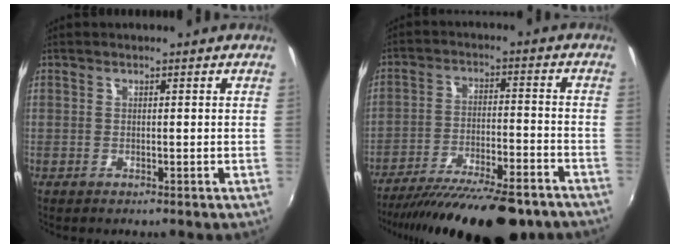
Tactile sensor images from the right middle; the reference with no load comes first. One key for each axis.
{"total": 21.7, "fx": -17.8, "fy": 4.9, "fz": 11.4, "tx": -0.205, "ty": -0.044, "tz": -0.262}